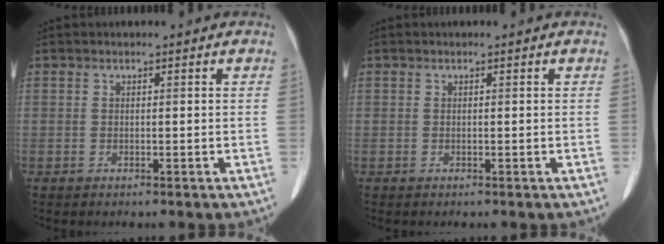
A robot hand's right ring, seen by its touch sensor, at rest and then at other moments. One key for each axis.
{"total": 0.0}